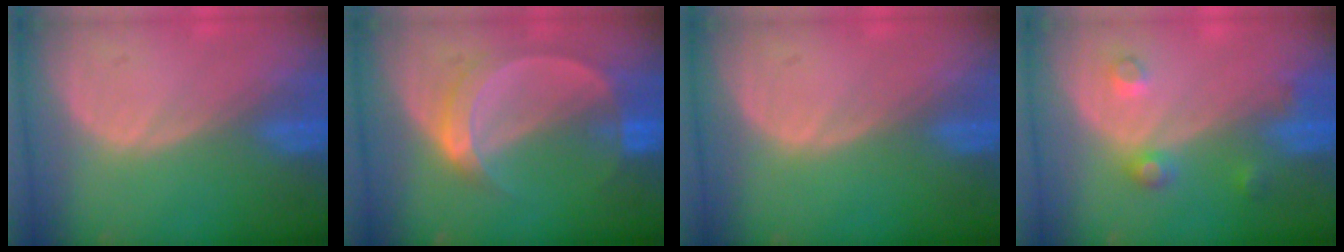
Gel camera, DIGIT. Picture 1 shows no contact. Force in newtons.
{"total": 5.7, "press": 5.2, "slide": 2.4}
{"total": 0.0}
{"total": 3.4, "press": 3.2, "slide": 0.9}